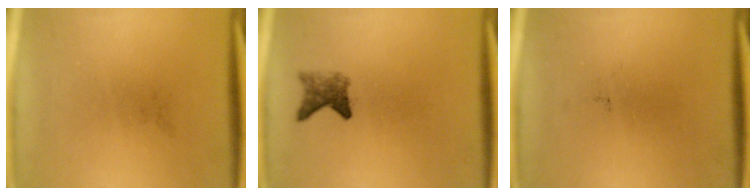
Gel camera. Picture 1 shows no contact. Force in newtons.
{"total": 2.7}
{"total": 0.0}